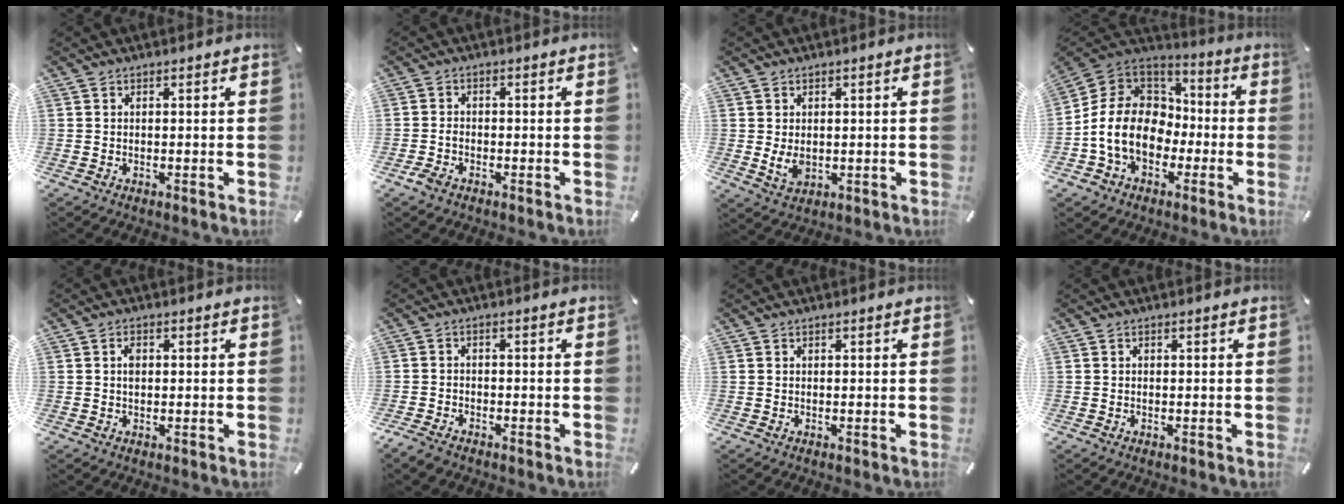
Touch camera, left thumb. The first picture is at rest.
{"total": 2.2, "force": [-1.2, 1.6, 0.9], "torque": [-0.017, 0.007, -0.025]}
{"total": 4.0, "force": [0.0, 2.7, 2.9], "torque": [-0.074, -0.006, -0.002]}
{"total": 15.2, "force": [-4.1, 12.3, 8.0], "torque": [-0.175, 0.029, -0.070]}
{"total": 2.0, "force": [0.3, 1.3, 1.4], "torque": [-0.032, 0.005, 0.004]}
{"total": 2.6, "force": [-2.1, 1.3, 0.9], "torque": [-0.028, 0.007, -0.045]}
{"total": 0.0}
{"total": 0.0}